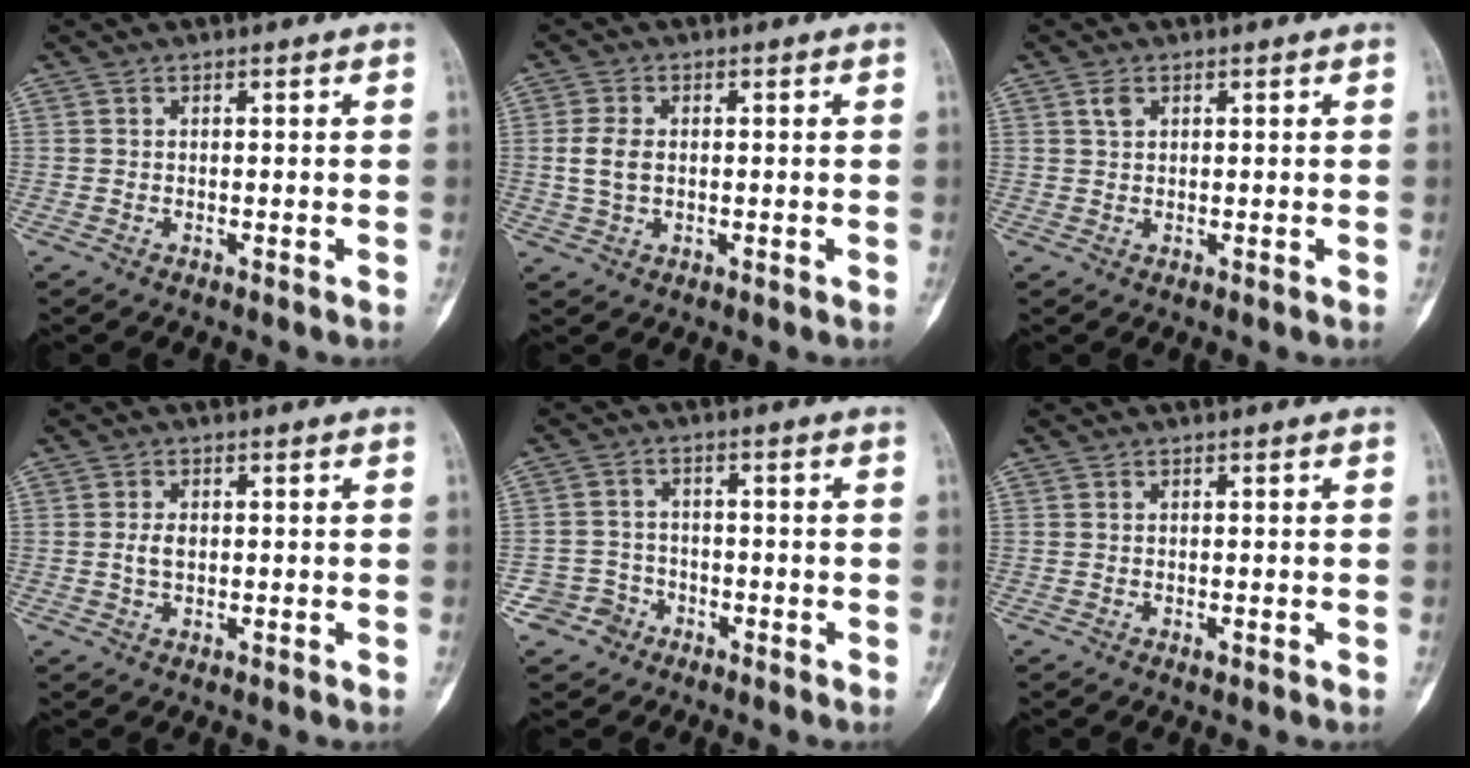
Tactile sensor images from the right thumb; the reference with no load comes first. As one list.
[{"total": 4.3, "force": [0.2, 2.8, 3.3], "torque": [-0.071, 0.004, 0.004]}, {"total": 1.6, "force": [0.8, 1.0, 1.0], "torque": [-0.018, 0.002, 0.017]}, {"total": 2.5, "force": [0.1, 1.5, 2.0], "torque": [-0.041, 0.002, 0.001]}, {"total": 4.7, "force": [-2.3, 4.1, -0.3], "torque": [0.035, 0.021, -0.042]}, {"total": 0.6, "force": [-0.2, 0.3, 0.5], "torque": [-0.006, -0.001, -0.003]}]